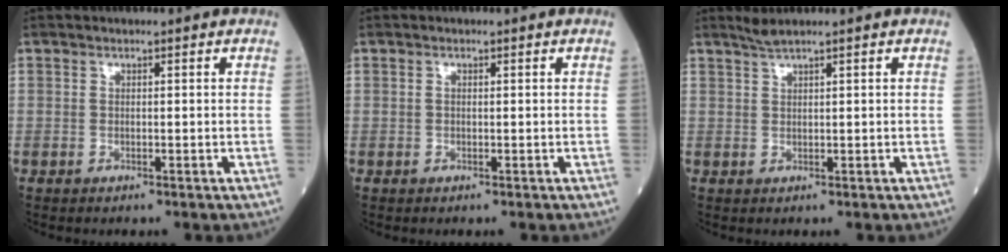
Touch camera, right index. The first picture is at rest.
{"total": 0.0}
{"total": 1.6, "force": [1.4, -0.5, 0.7], "torque": [-0.015, 0.004, 0.031]}